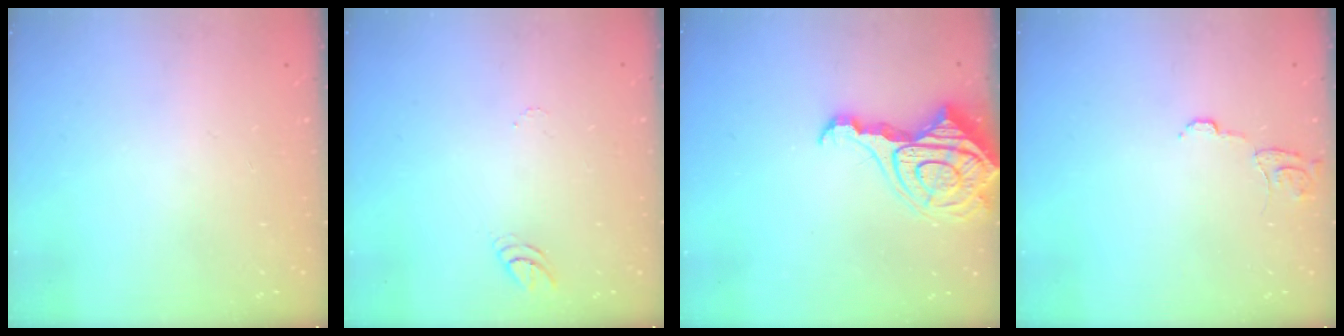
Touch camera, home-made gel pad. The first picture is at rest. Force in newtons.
{"total": 3.4, "press": 3.4, "slide": 0.3}
{"total": 14.1, "press": 14.0, "slide": 1.4}
{"total": 7.7, "press": 7.7, "slide": 0.4}